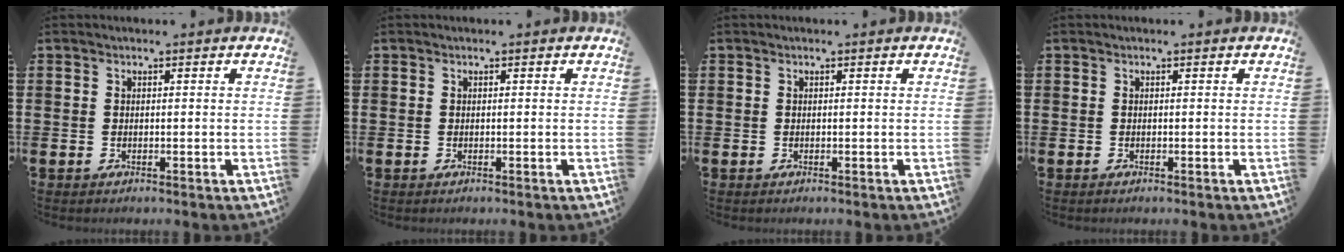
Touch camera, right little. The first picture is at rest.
{"total": 0.0}
{"total": 0.0}
{"total": 0.0}